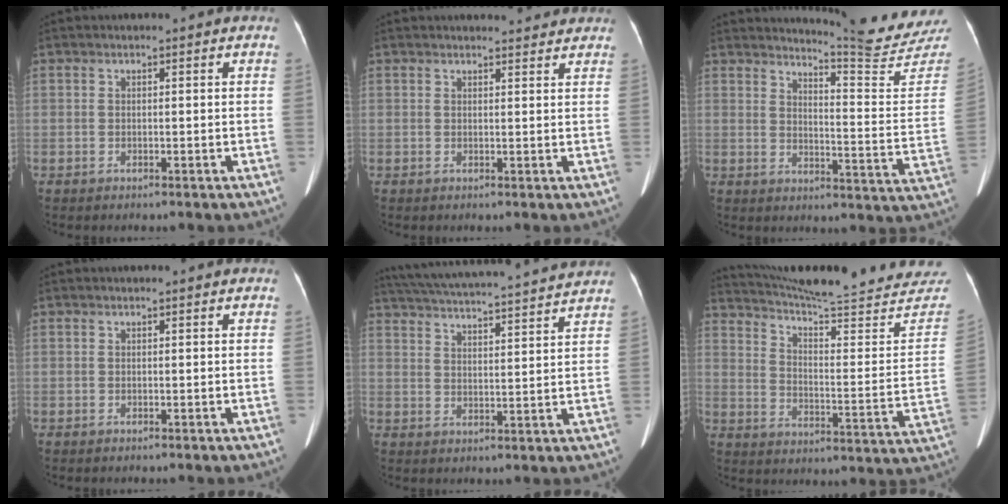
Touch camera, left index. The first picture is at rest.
{"total": 4.9, "force": [4.7, 1.0, 1.0], "torque": [-0.009, 0.009, 0.049]}
{"total": 16.4, "force": [16.1, -2.0, 1.7], "torque": [-0.024, -0.134, 0.185]}
{"total": 0.0}
{"total": 21.2, "force": [19.6, 0.6, 8.1], "torque": [-0.145, 0.019, 0.275]}
{"total": 29.7, "force": [28.0, 1.7, 9.9], "torque": [-0.154, -0.113, 0.358]}